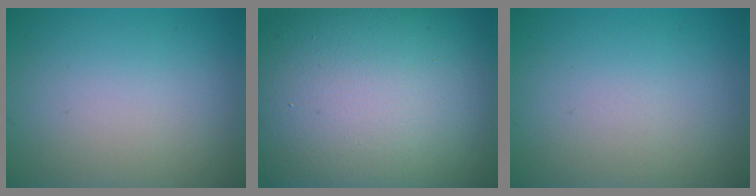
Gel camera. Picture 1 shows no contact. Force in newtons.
{"total": 19.8, "press": 19.8, "slide": 1.3}
{"total": 0.0}